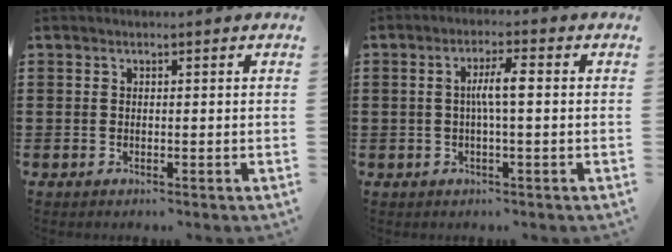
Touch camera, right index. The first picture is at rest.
{"total": 4.1, "force": [0.0, 0.5, 4.1], "torque": [-0.076, 0.003, -0.003]}